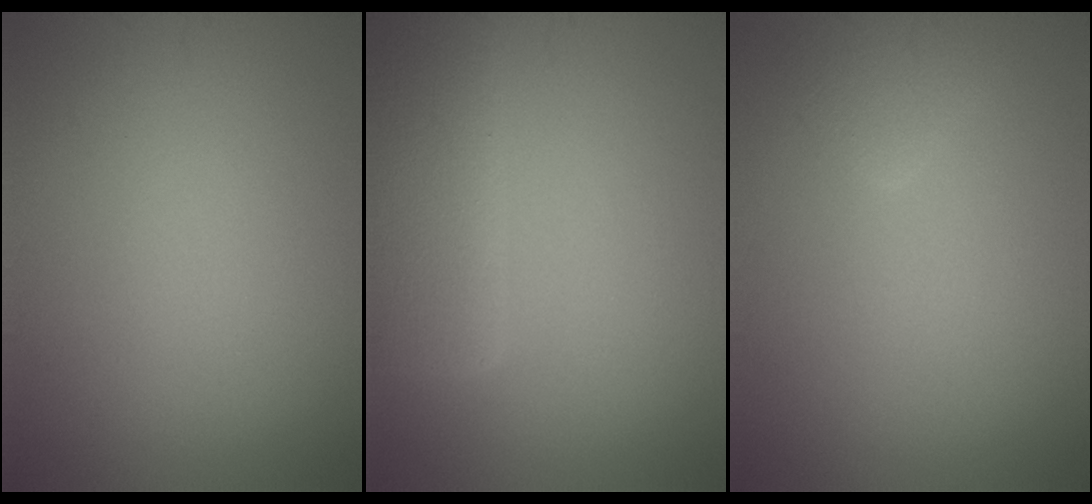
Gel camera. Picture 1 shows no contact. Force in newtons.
{"total": 8.5, "press": 8.5, "slide": 0.7}
{"total": 1.5, "press": 1.5, "slide": 0.0}